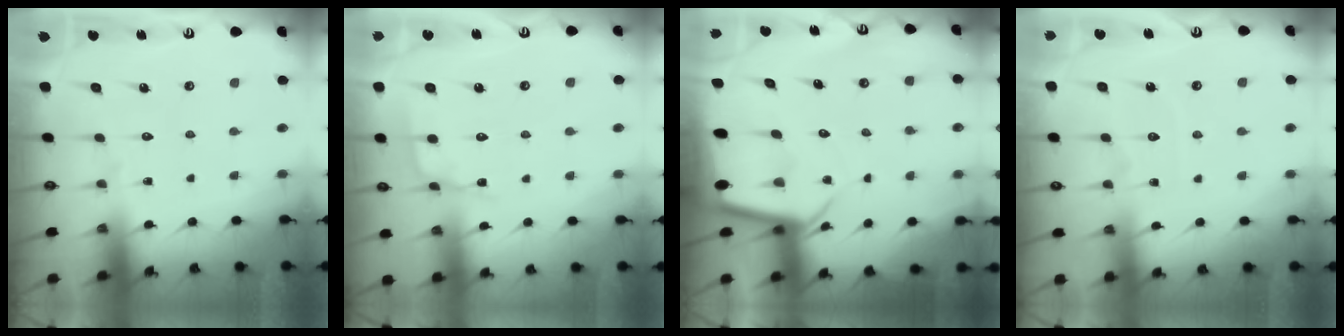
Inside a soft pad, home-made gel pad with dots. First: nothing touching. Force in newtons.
{"total": 4.4, "press": 4.3, "slide": 0.4}
{"total": 5.4, "press": 5.4, "slide": 0.6}
{"total": 4.6, "press": 4.6, "slide": 0.6}